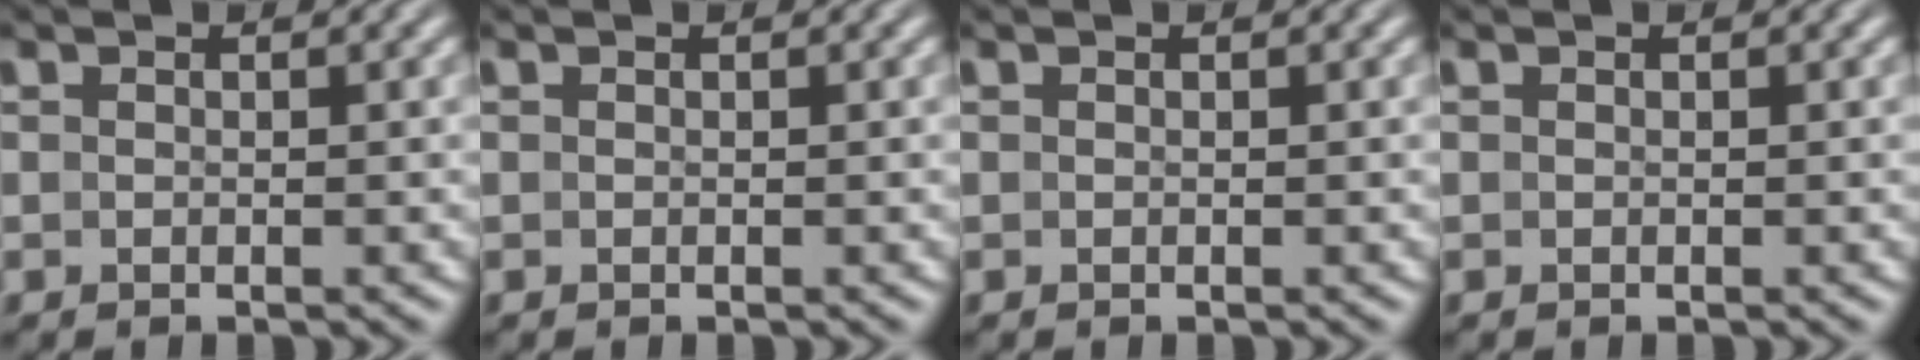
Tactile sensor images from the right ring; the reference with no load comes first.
{"total": 0.0}
{"total": 0.0}
{"total": 0.0}